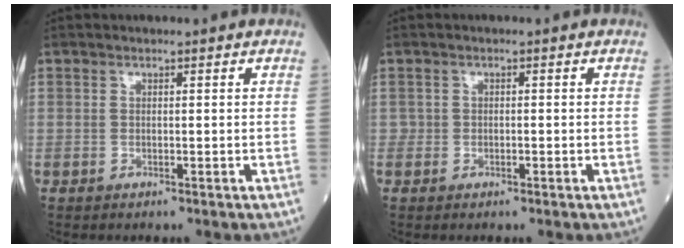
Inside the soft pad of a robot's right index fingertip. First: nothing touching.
{"total": 0.6, "force": [-0.1, 0.6, 0.2], "torque": [0.002, 0.004, -0.001]}